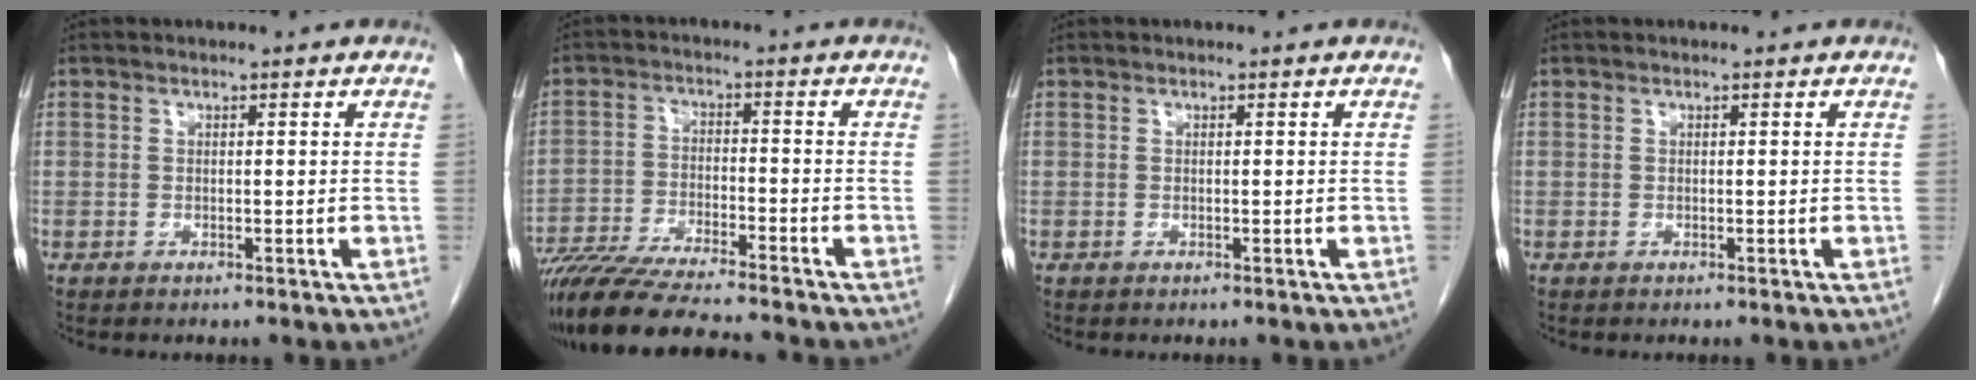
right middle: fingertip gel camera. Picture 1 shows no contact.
{"total": 13.9, "force": [-12.2, 1.0, 6.7], "torque": [-0.115, -0.024, -0.202]}
{"total": 0.0}
{"total": 0.0}